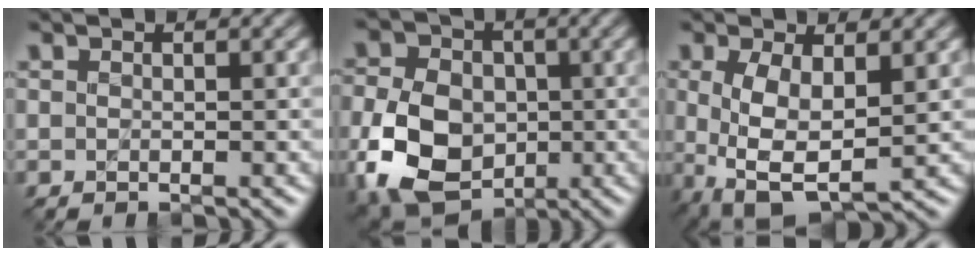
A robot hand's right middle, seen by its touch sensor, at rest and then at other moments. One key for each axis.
{"total": 9.7, "fx": -2.5, "fy": 7.4, "fz": 5.9, "tx": -0.130, "ty": -0.009, "tz": -0.059}
{"total": 5.4, "fx": 0.0, "fy": 2.5, "fz": 4.8, "tx": -0.108, "ty": -0.006, "tz": 0.004}